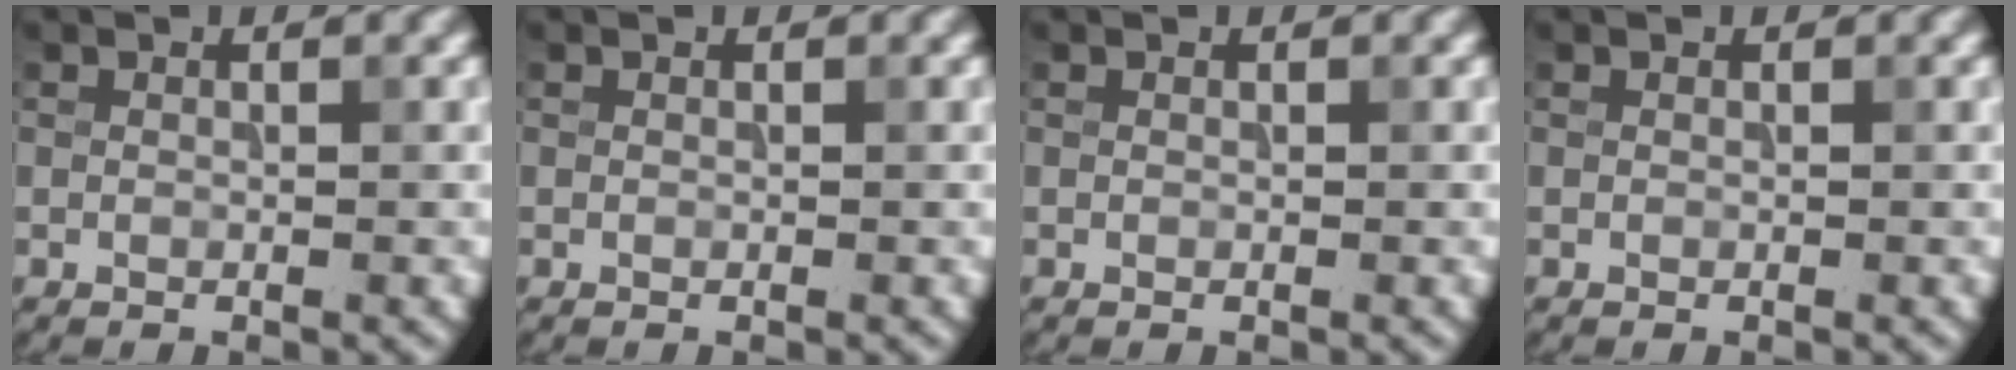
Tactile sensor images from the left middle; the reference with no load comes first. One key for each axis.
{"total": 0.0}
{"total": 0.0}
{"total": 0.0}